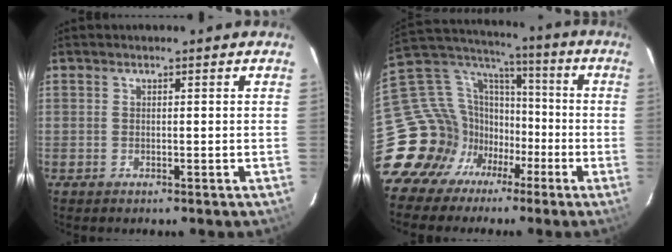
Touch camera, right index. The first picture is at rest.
{"total": 19.3, "force": [-10.4, 15.5, 5.2], "torque": [-0.125, 0.062, -0.174]}